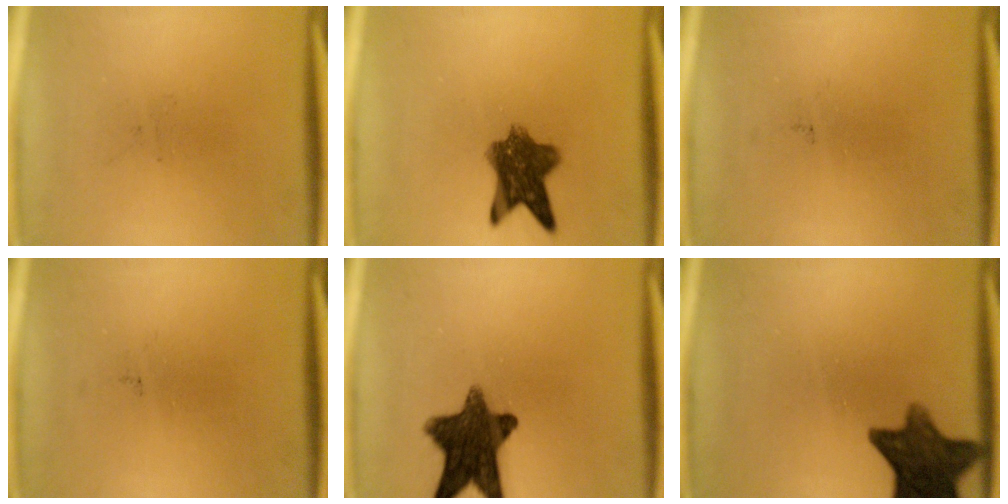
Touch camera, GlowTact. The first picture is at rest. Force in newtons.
{"total": 8.2}
{"total": 0.0}
{"total": 0.0}
{"total": 12.8}
{"total": 11.9}